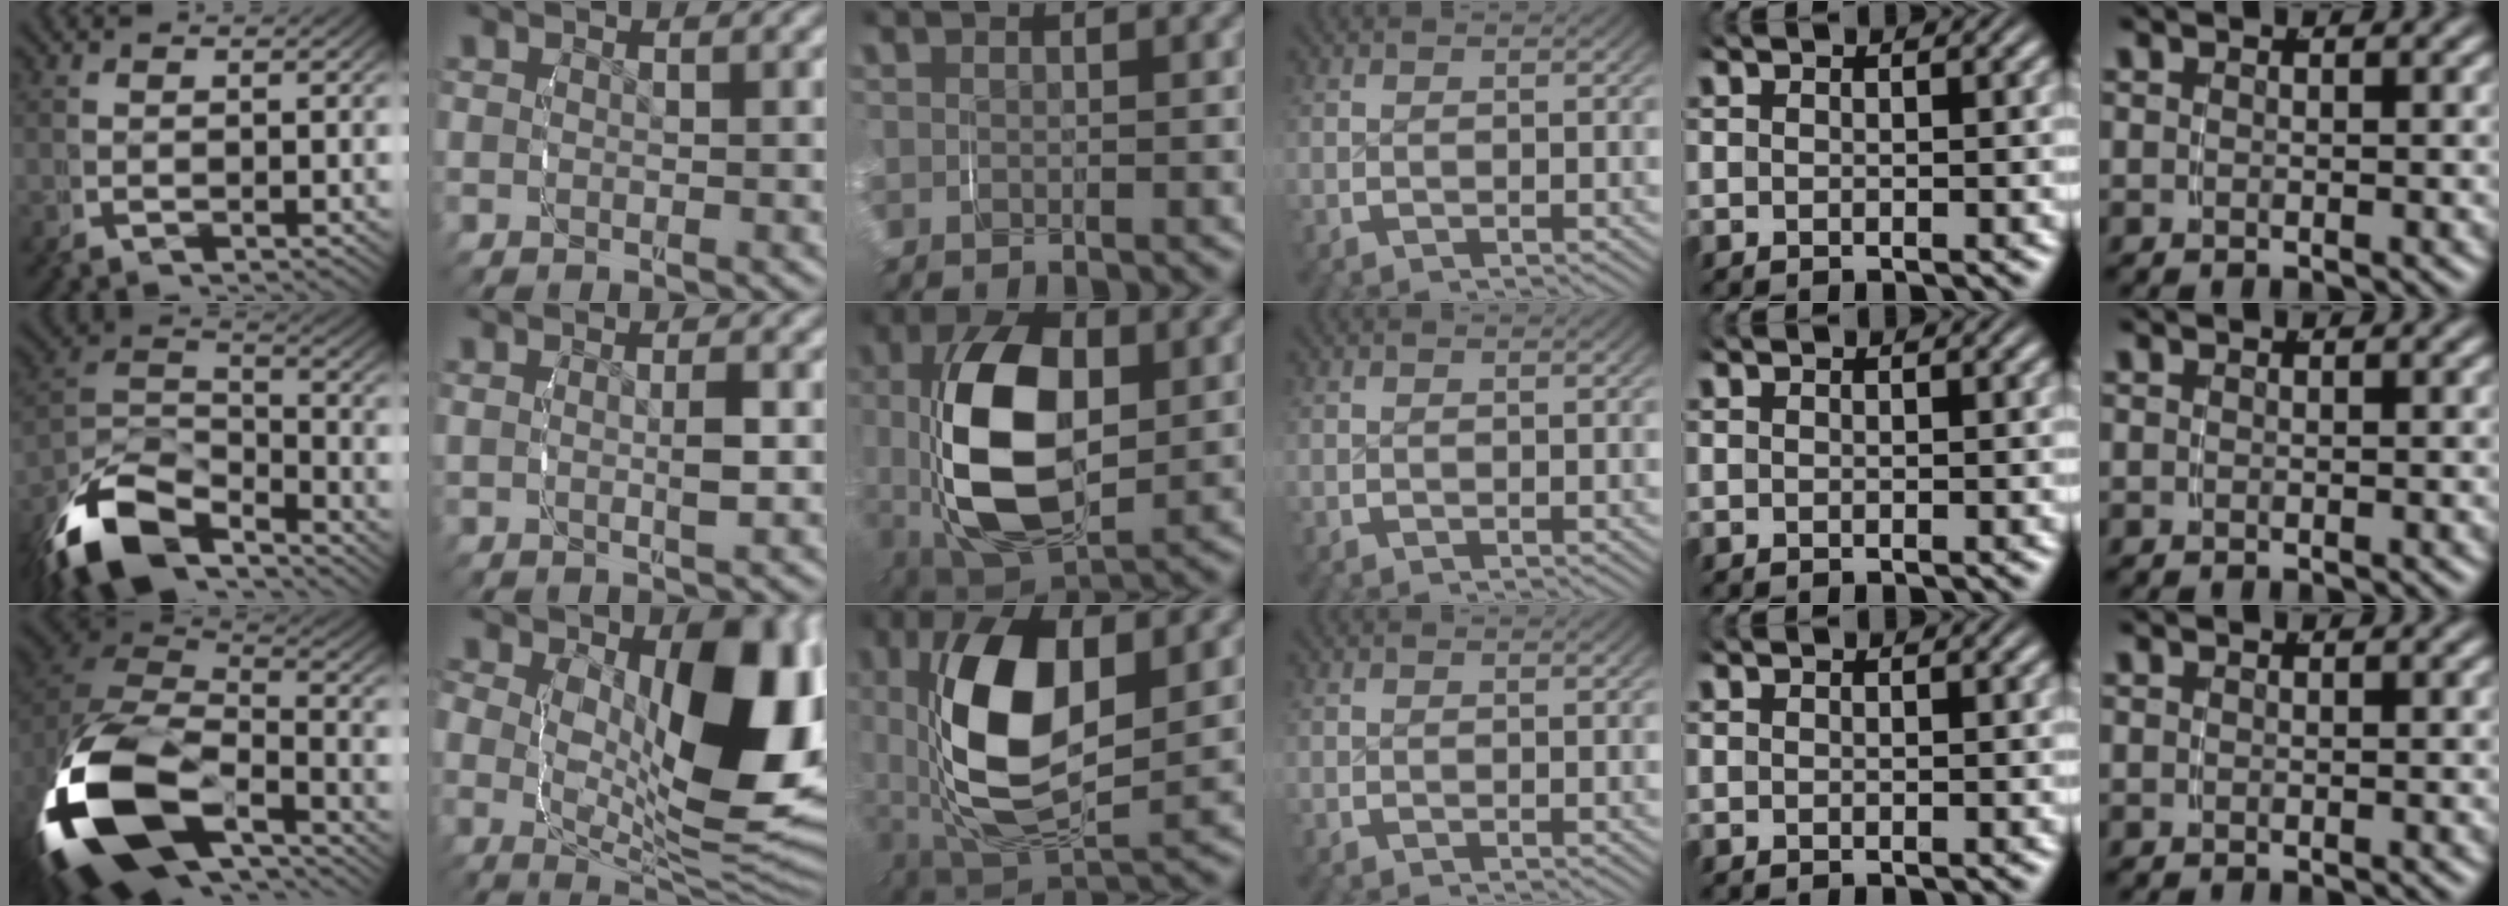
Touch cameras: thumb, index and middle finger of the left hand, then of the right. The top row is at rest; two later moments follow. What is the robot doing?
{"motion": "grasp_and_lifting", "object": "fork"}